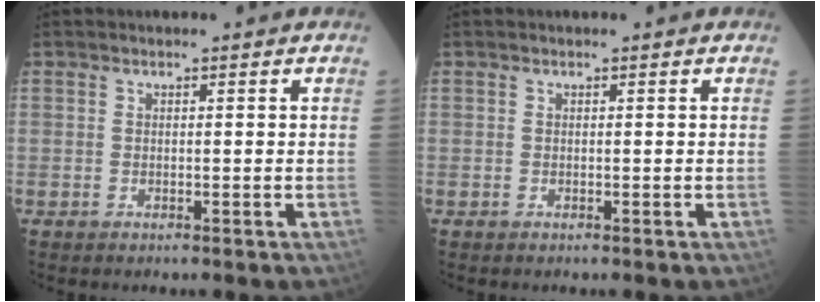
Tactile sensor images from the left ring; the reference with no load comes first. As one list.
[{"total": 0.0}]